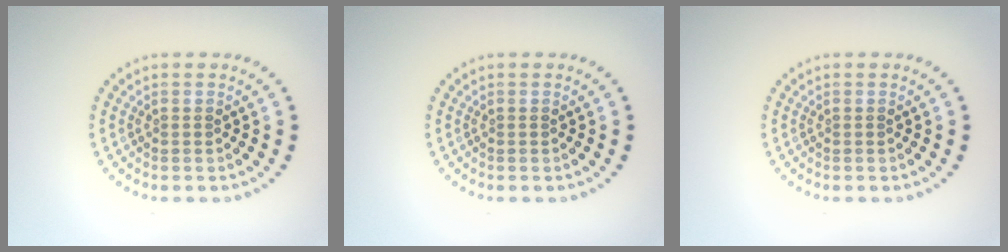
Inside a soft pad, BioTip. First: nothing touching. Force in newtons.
{"total": 0.0}
{"total": 0.0}